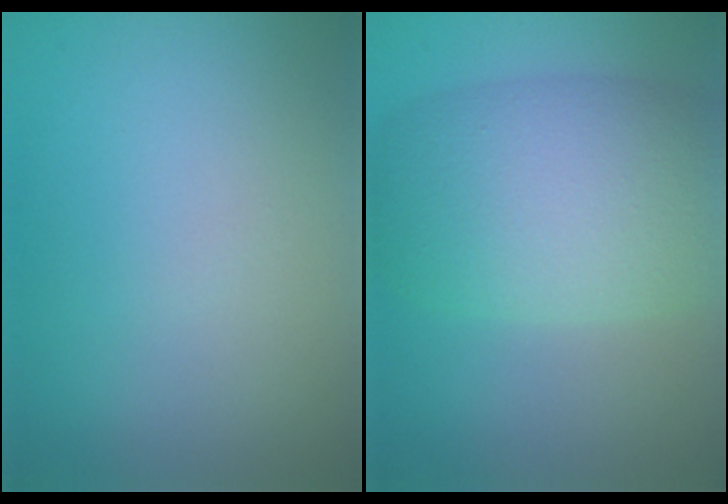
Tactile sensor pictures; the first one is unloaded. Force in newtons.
{"total": 9.1, "press": 9.1, "slide": 0.3}